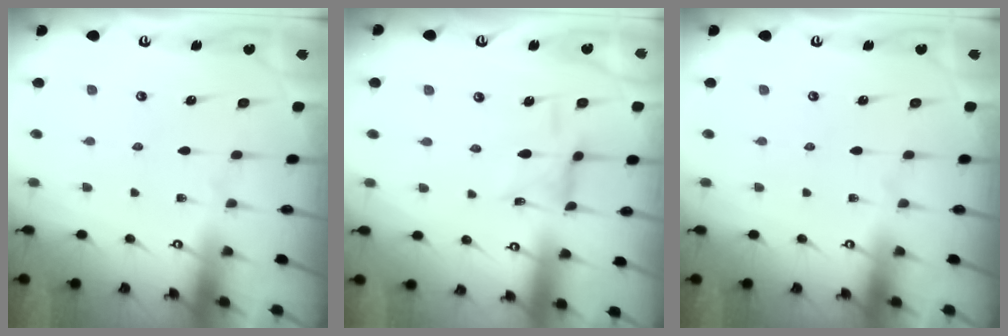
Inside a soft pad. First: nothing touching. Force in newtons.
{"total": 3.0, "press": 3.0, "slide": 0.3}
{"total": 0.0}